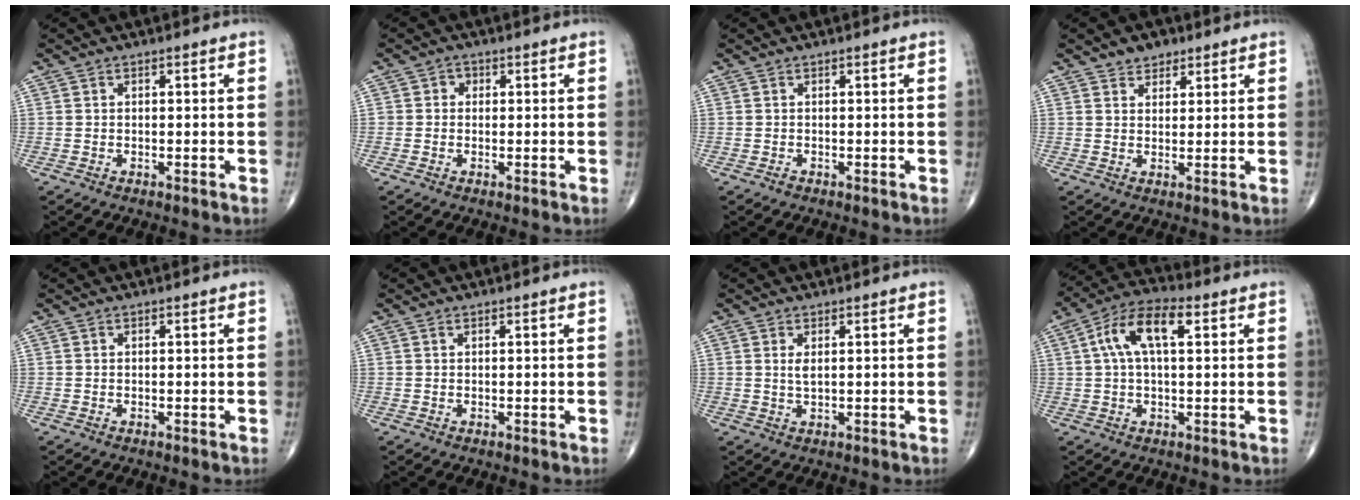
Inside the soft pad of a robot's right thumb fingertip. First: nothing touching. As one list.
[{"total": 1.5, "force": [0.2, 1.4, 0.5], "torque": [0.005, 0.004, -0.003]}, {"total": 0.0}, {"total": 3.6, "force": [2.5, 2.3, 1.3], "torque": [0.002, -0.013, 0.040]}, {"total": 0.0}, {"total": 0.0}, {"total": 1.8, "force": [0.6, 0.6, 1.6], "torque": [-0.032, -0.005, 0.015]}, {"total": 10.2, "force": [2.8, 4.5, 8.7], "torque": [-0.170, 0.029, 0.045]}]